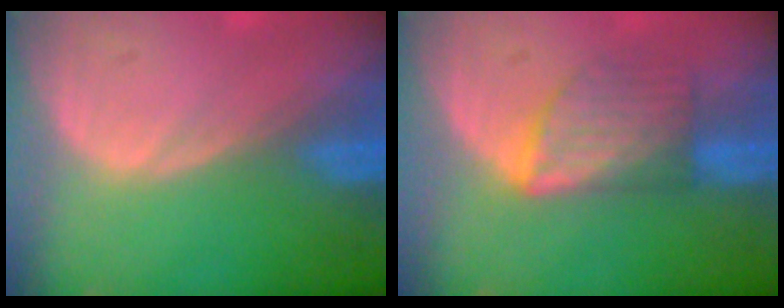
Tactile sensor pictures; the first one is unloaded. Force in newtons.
{"total": 6.0, "press": 5.9, "slide": 1.3}